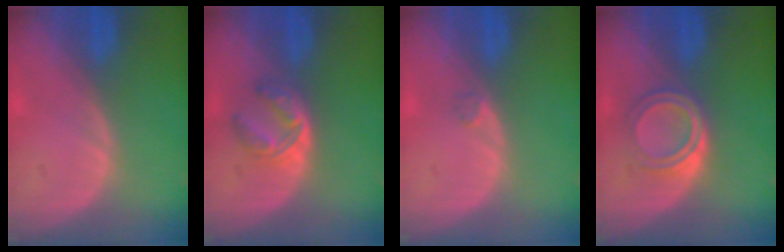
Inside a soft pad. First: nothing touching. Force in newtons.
{"total": 5.2, "press": 4.8, "slide": 2.0}
{"total": 0.9, "press": 0.8, "slide": 0.5}
{"total": 4.7, "press": 4.3, "slide": 2.1}